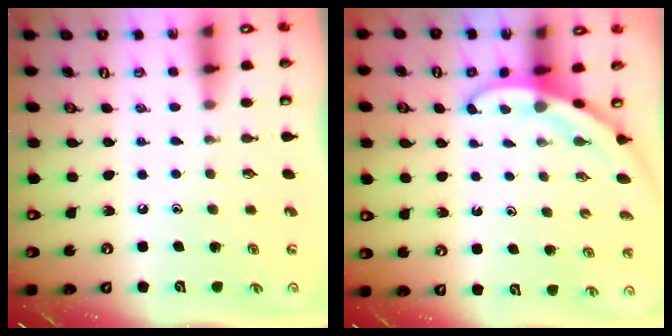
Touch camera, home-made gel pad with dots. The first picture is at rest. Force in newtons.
{"total": 3.4, "press": 3.4, "slide": 0.2}